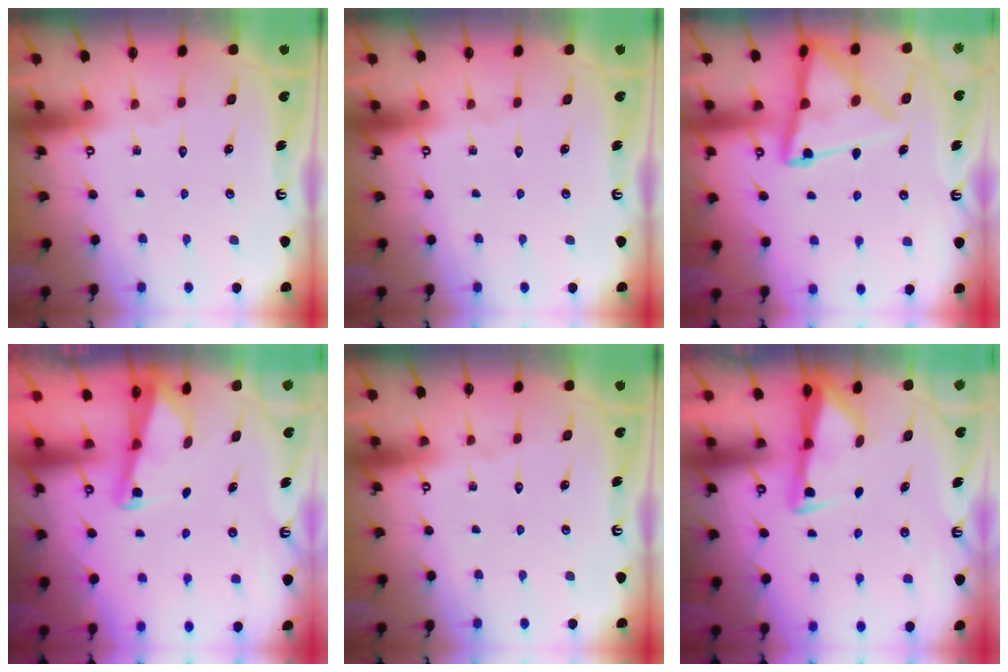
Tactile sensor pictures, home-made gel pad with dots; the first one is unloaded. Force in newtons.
{"total": 0.0}
{"total": 13.1, "press": 13.1, "slide": 1.4}
{"total": 2.2, "press": 2.2, "slide": 0.3}
{"total": 0.0}
{"total": 3.2, "press": 3.1, "slide": 0.4}